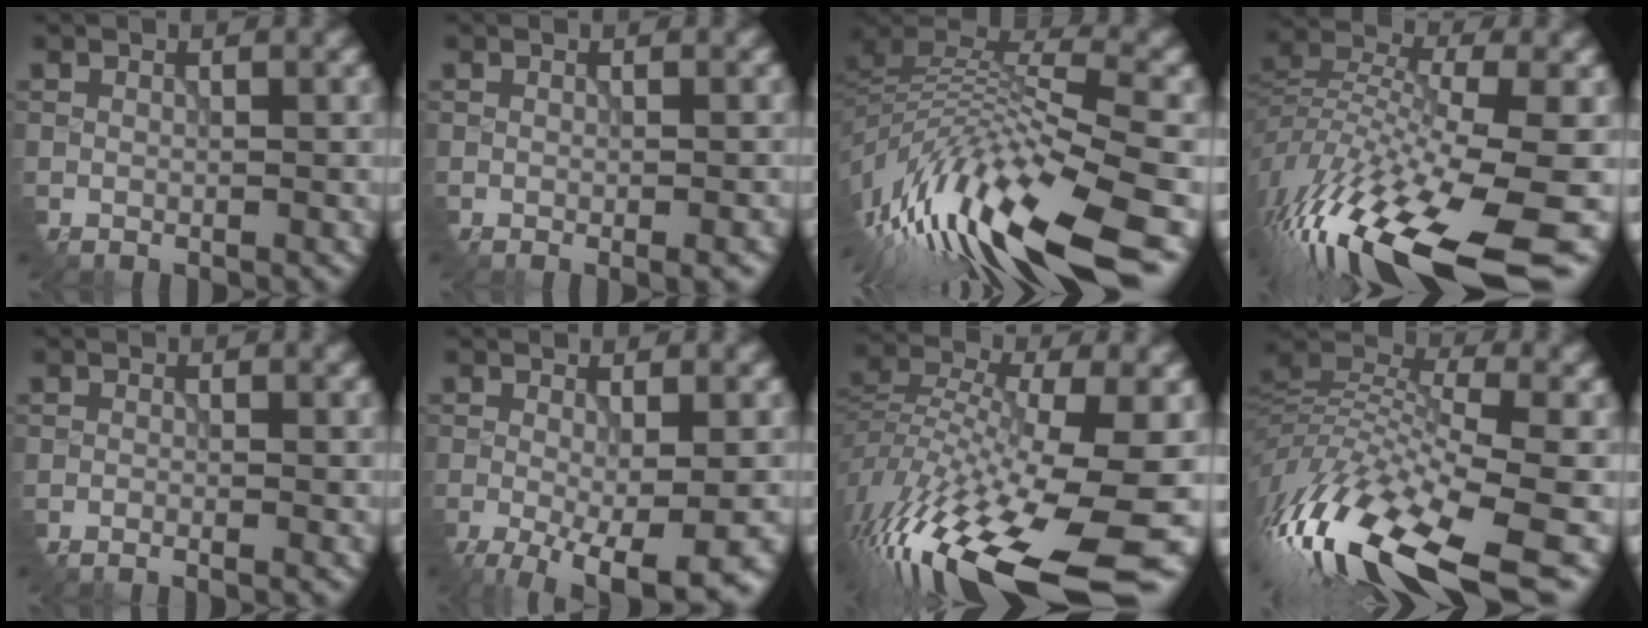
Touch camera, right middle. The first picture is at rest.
{"total": 1.4, "force": [-0.7, -0.1, 1.2], "torque": [-0.023, -0.008, -0.008]}
{"total": 13.4, "force": [-7.8, 3.8, 10.2], "torque": [-0.219, 0.013, -0.133]}
{"total": 15.8, "force": [-10.1, 4.4, 11.4], "torque": [-0.251, -0.009, -0.171]}
{"total": 1.4, "force": [-1.0, 0.3, 1.0], "torque": [-0.021, -0.003, -0.018]}
{"total": 7.9, "force": [-3.8, 2.6, 6.4], "torque": [-0.121, -0.026, -0.052]}
{"total": 16.9, "force": [-9.6, 5.3, 12.9], "torque": [-0.273, -0.013, -0.164]}
{"total": 14.0, "force": [-6.8, 5.0, 11.2], "torque": [-0.247, 0.003, -0.118]}